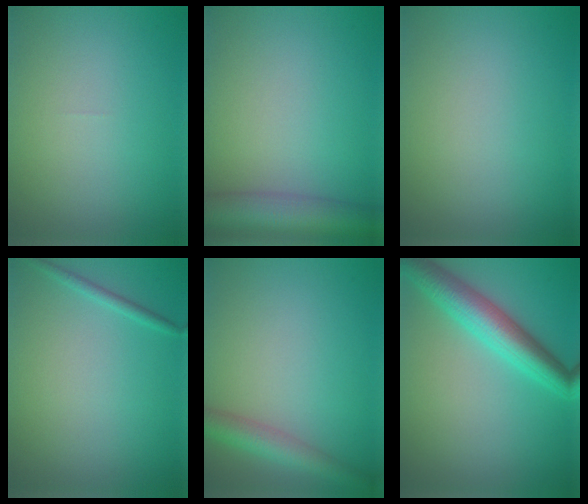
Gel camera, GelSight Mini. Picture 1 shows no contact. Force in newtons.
{"total": 6.3, "press": 6.3, "slide": 0.2}
{"total": 0.0}
{"total": 1.0, "press": 1.0, "slide": 0.1}
{"total": 3.4, "press": 3.4, "slide": 0.1}
{"total": 5.5, "press": 5.5, "slide": 0.0}